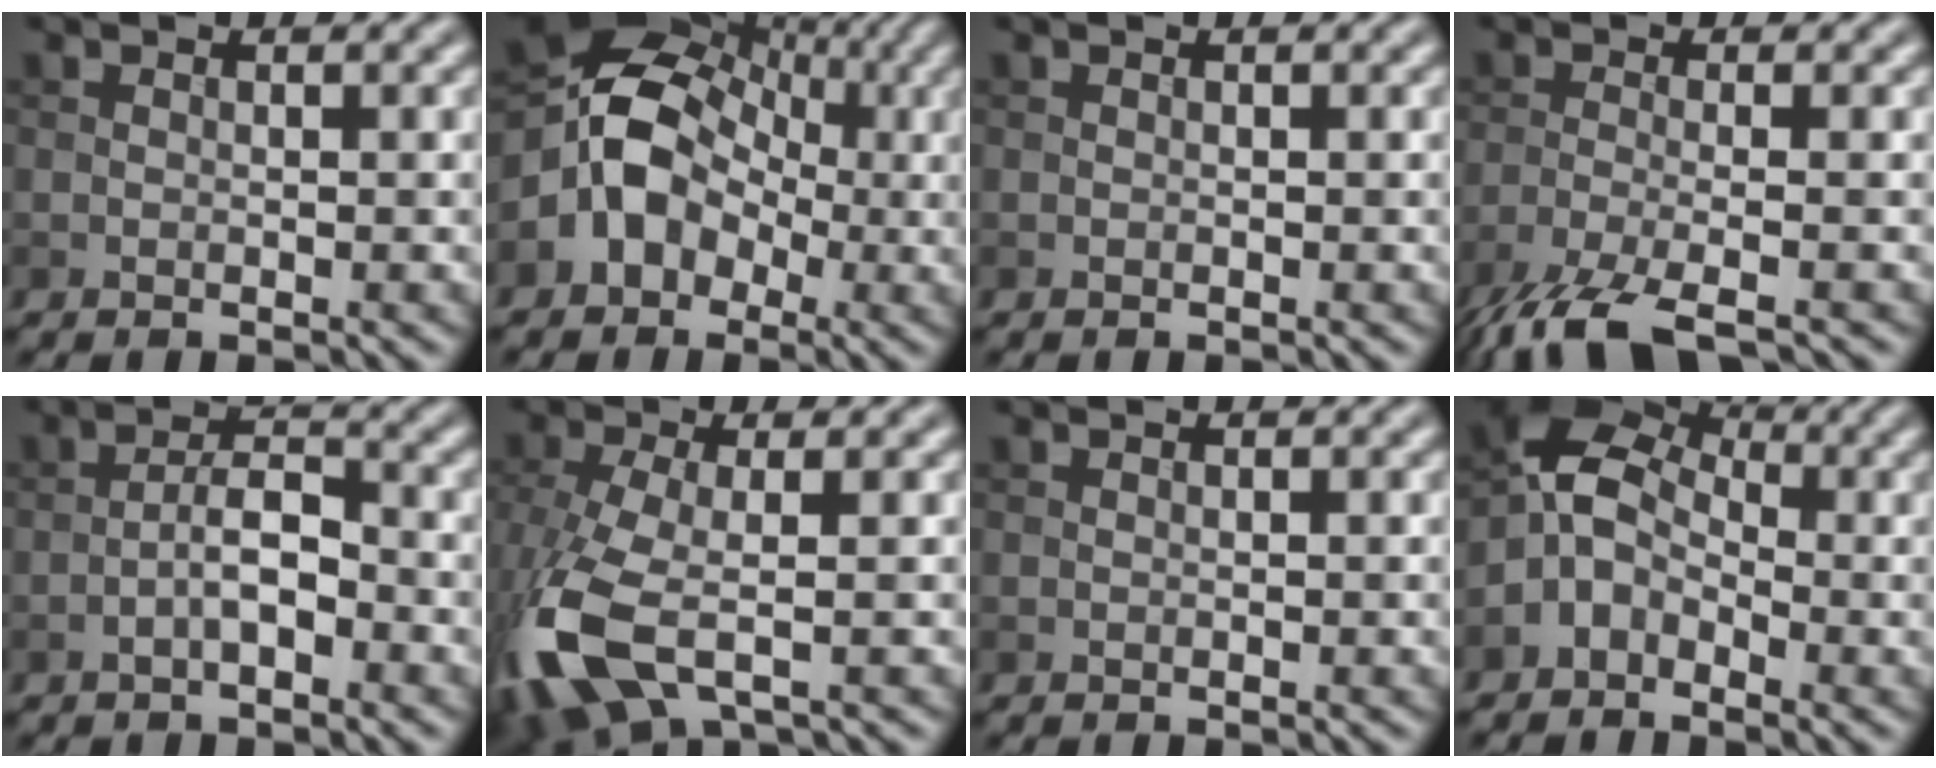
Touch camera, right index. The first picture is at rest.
{"total": 7.7, "force": [-1.4, 6.1, 4.5], "torque": [-0.064, 0.011, -0.045]}
{"total": 0.0}
{"total": 6.9, "force": [-4.8, 1.7, 4.6], "torque": [-0.084, -0.019, -0.101]}
{"total": 2.9, "force": [-1.3, 0.9, 2.4], "torque": [-0.042, 0.010, -0.028]}
{"total": 8.7, "force": [-3.3, 3.7, 7.2], "torque": [-0.183, -0.018, -0.072]}
{"total": 0.0}
{"total": 4.9, "force": [-1.6, 3.7, 2.8], "torque": [-0.048, 0.015, -0.047]}